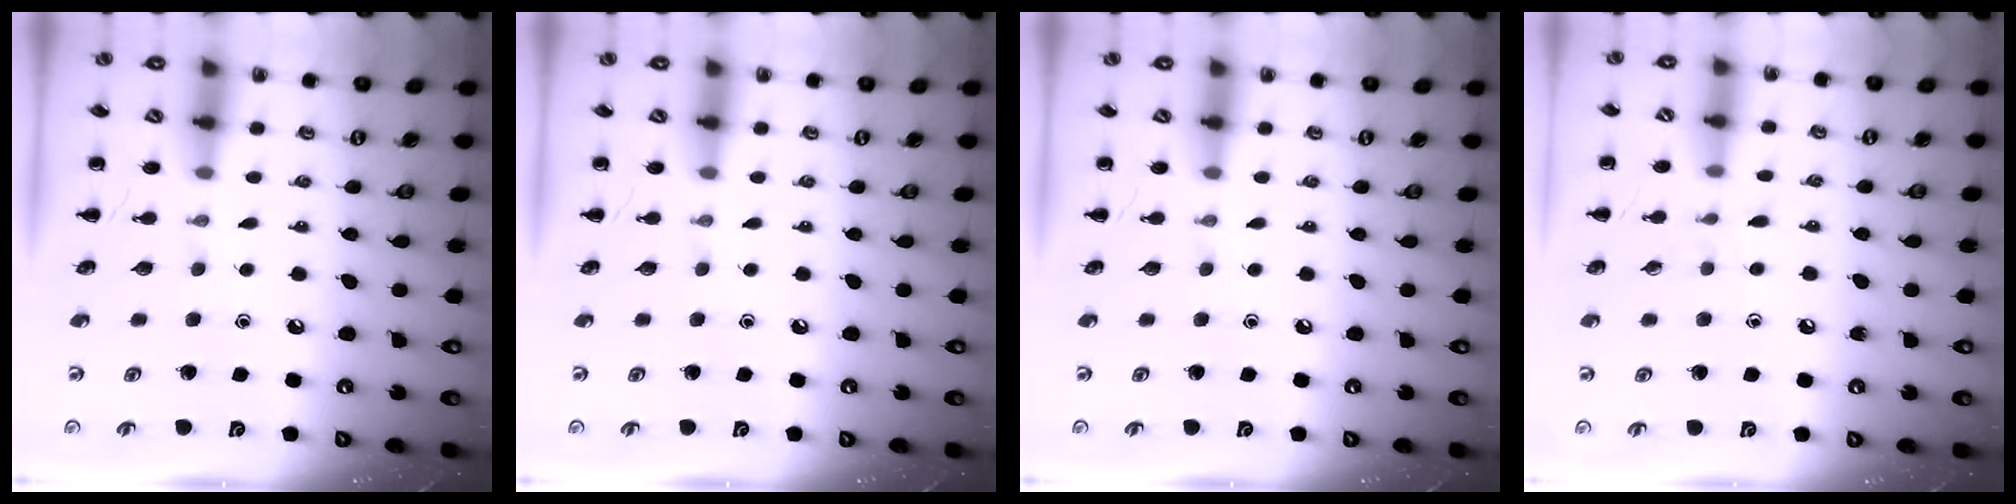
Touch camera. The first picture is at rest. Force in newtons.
{"total": 0.0}
{"total": 0.0}
{"total": 5.0, "press": 4.5, "slide": 2.0}